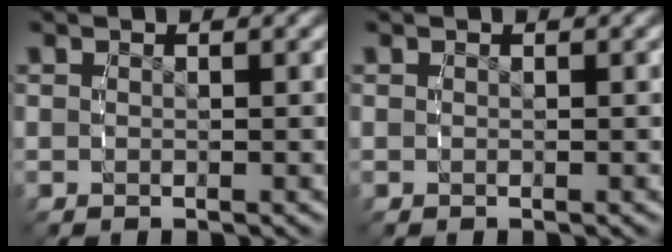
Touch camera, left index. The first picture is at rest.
{"total": 0.0}